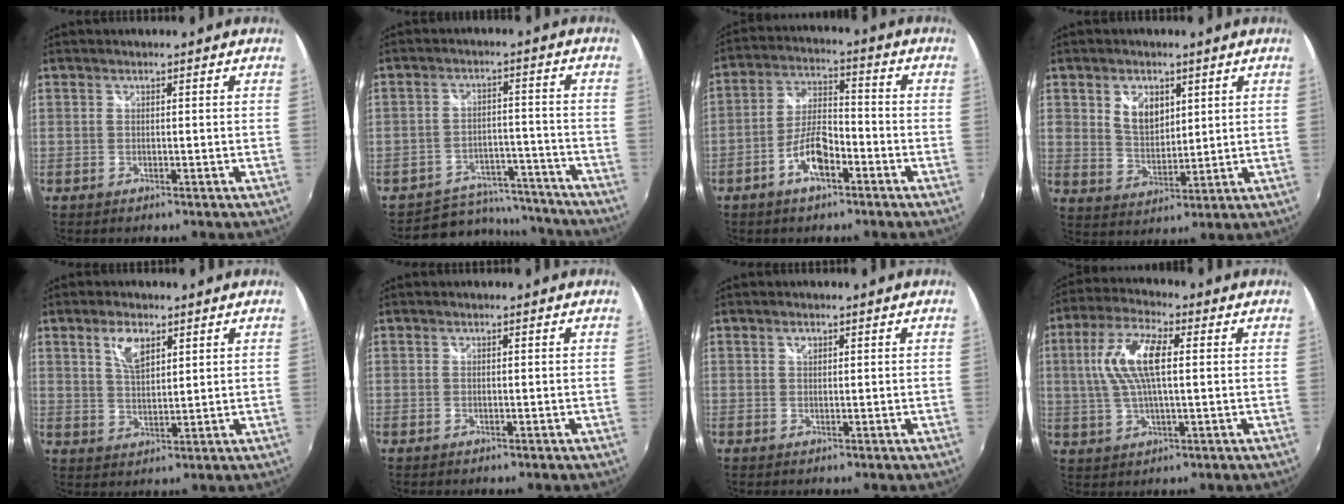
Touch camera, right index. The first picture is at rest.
{"total": 12.5, "force": [-10.8, 6.0, 1.5], "torque": [-0.040, 0.037, -0.137]}
{"total": 8.0, "force": [-4.2, 3.1, 6.1], "torque": [-0.129, 0.010, -0.074]}
{"total": 6.9, "force": [2.9, 4.7, 4.2], "torque": [-0.071, 0.003, 0.058]}
{"total": 5.6, "force": [2.9, 2.5, 4.0], "torque": [-0.071, 0.005, 0.055]}
{"total": 0.0}
{"total": 0.9, "force": [0.4, 0.7, 0.5], "torque": [-0.007, 0.003, 0.007]}
{"total": 11.2, "force": [1.9, 4.1, 10.3], "torque": [-0.208, 0.013, 0.035]}